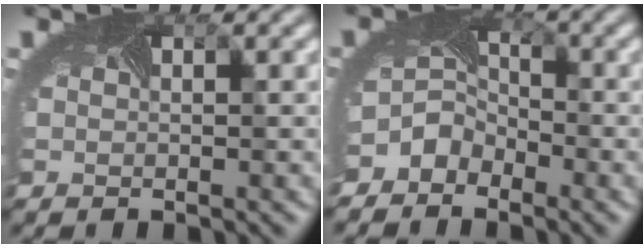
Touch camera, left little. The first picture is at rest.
{"total": 3.5, "force": [-2.7, 2.1, 0.8], "torque": [-0.008, -0.004, -0.059]}